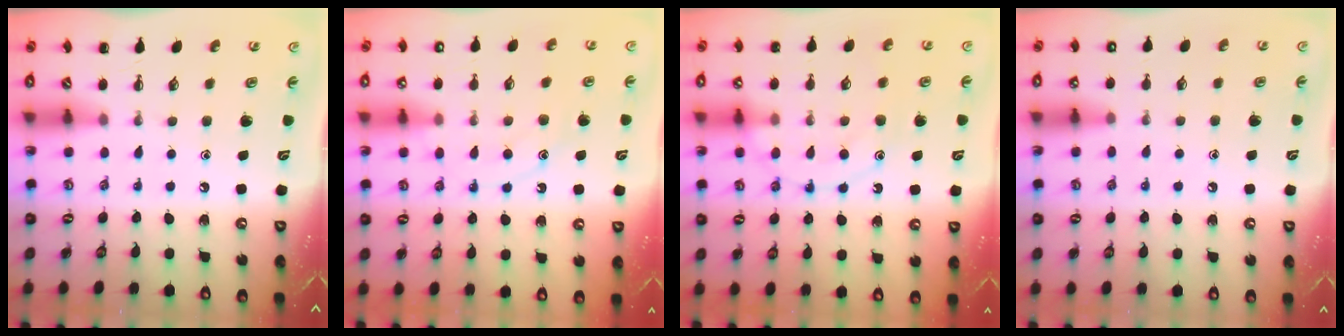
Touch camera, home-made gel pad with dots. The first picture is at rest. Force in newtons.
{"total": 12.0, "press": 12.0, "slide": 0.8}
{"total": 12.5, "press": 12.4, "slide": 1.0}
{"total": 7.0, "press": 6.5, "slide": 2.4}